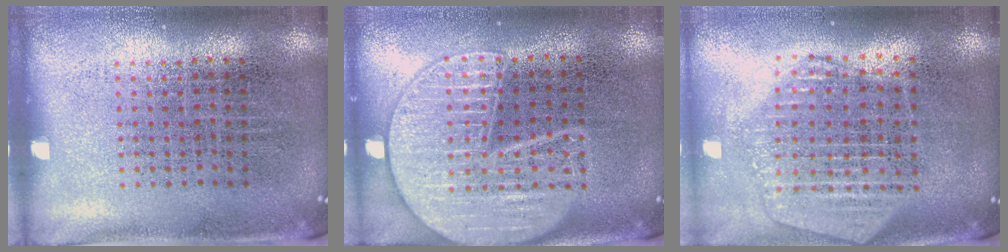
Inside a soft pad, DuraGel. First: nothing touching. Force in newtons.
{"total": 2.7, "press": 2.7, "slide": 0.2}
{"total": 2.2, "press": 2.0, "slide": 1.0}